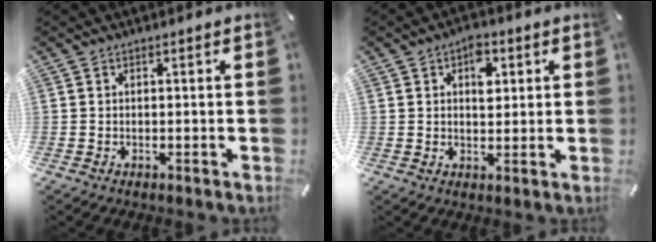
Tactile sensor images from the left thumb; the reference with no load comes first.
{"total": 5.8, "force": [2.0, 3.7, 3.9], "torque": [-0.042, -0.006, 0.027]}